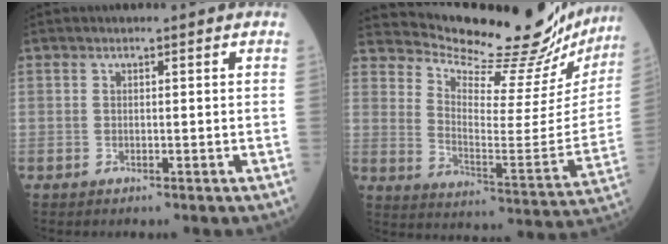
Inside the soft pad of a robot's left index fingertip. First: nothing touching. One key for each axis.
{"total": 24.2, "fx": 23.0, "fy": 3.1, "fz": 7.0, "tx": -0.118, "ty": -0.097, "tz": 0.296}